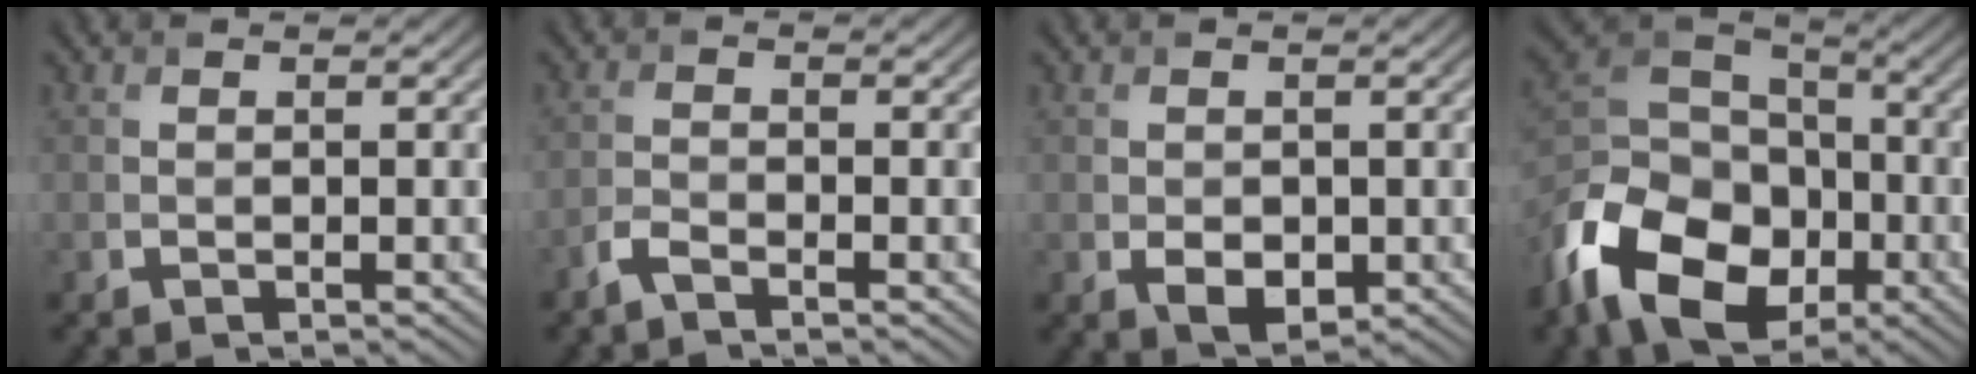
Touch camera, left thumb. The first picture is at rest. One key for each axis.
{"total": 2.1, "fx": -1.7, "fy": 0.4, "fz": 1.0, "tx": -0.027, "ty": -0.001, "tz": -0.043}
{"total": 3.1, "fx": -0.7, "fy": 2.2, "fz": 2.1, "tx": -0.042, "ty": -0.013, "tz": -0.008}
{"total": 16.1, "fx": -7.2, "fy": 11.0, "fz": 9.3, "tx": -0.228, "ty": -0.041, "tz": -0.146}